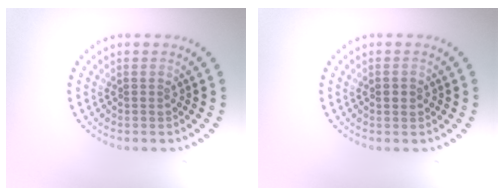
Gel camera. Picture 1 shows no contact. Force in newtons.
{"total": 1.4, "press": 1.4, "slide": 0.1}